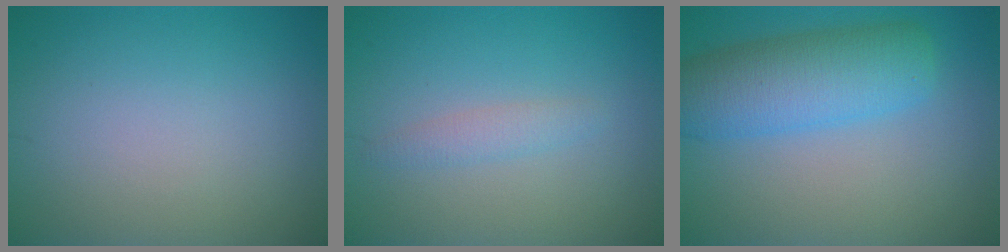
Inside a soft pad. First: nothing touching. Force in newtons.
{"total": 1.4, "press": 1.4, "slide": 0.1}
{"total": 7.0, "press": 7.0, "slide": 0.1}